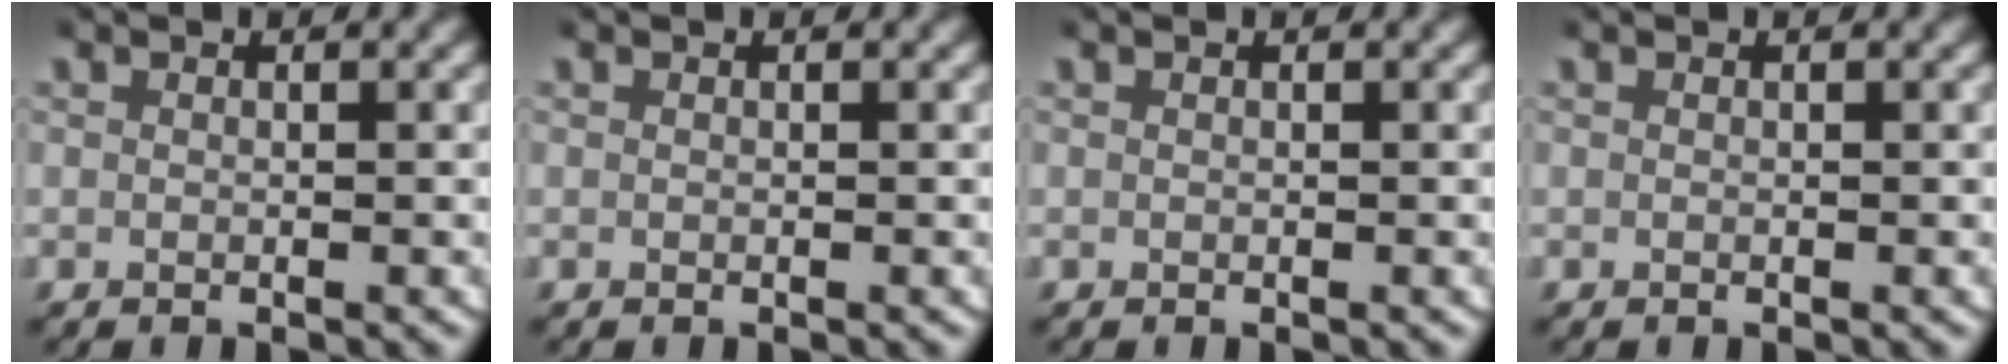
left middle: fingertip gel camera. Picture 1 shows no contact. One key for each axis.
{"total": 0.0}
{"total": 0.0}
{"total": 0.0}